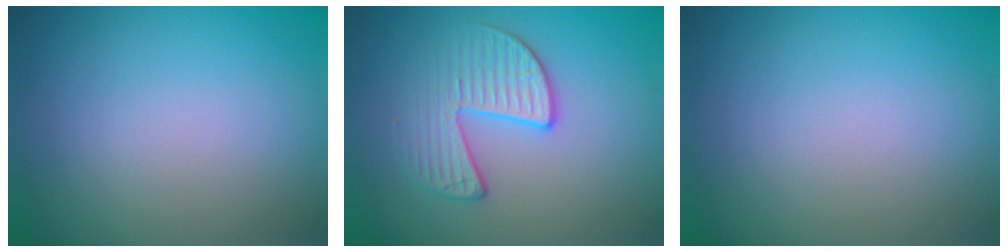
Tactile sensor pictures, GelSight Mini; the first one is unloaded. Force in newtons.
{"total": 3.5, "press": 3.1, "slide": 1.8}
{"total": 0.0}